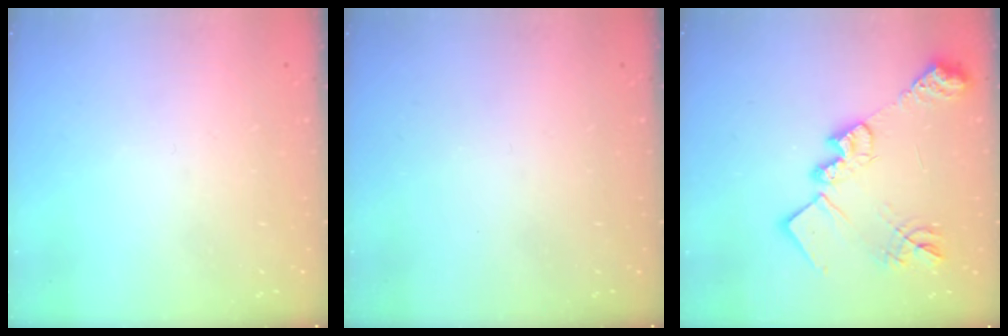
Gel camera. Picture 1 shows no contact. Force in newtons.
{"total": 0.0}
{"total": 20.8, "press": 20.8, "slide": 1.4}